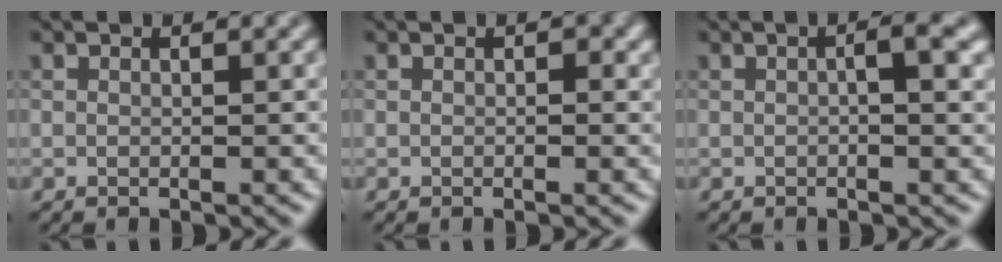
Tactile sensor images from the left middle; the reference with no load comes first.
{"total": 0.9, "force": [0.1, 0.5, 0.7], "torque": [-0.005, -0.003, 0.001]}
{"total": 2.5, "force": [0.3, 0.5, 2.4], "torque": [-0.036, 0.003, 0.001]}